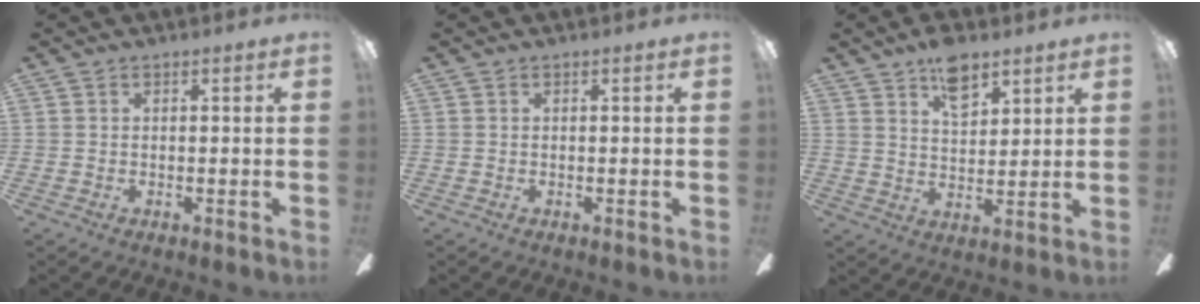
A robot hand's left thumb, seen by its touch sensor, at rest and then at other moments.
{"total": 0.0}
{"total": 8.6, "force": [5.6, 4.2, 4.9], "torque": [-0.070, -0.022, 0.098]}